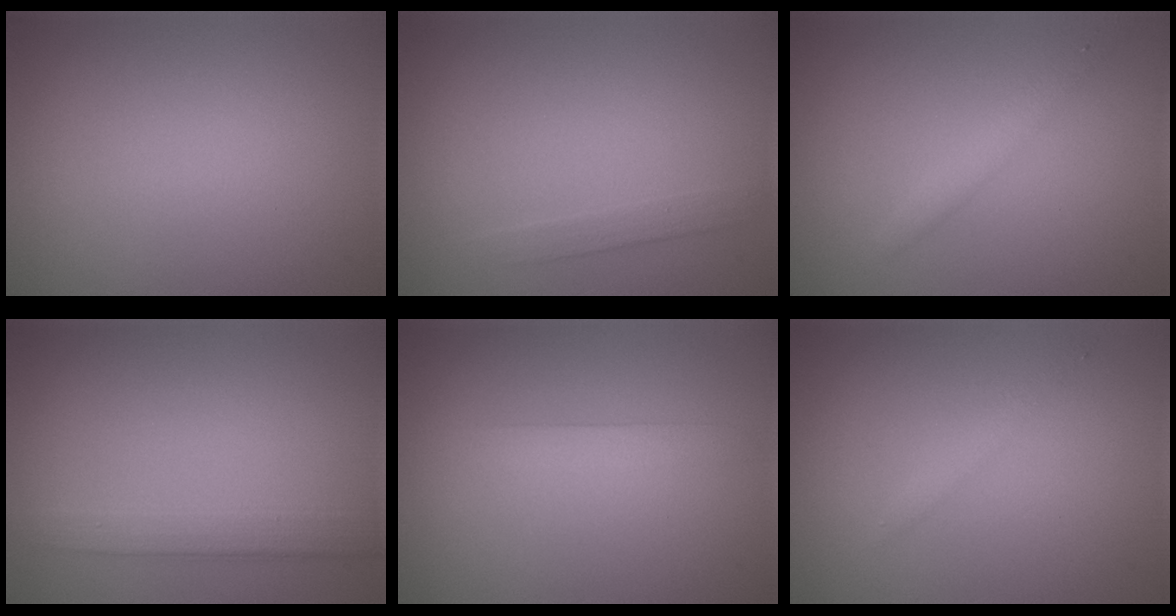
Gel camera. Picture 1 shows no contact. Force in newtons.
{"total": 1.1, "press": 1.1, "slide": 0.1}
{"total": 1.7, "press": 1.7, "slide": 0.0}
{"total": 2.7, "press": 2.7, "slide": 0.1}
{"total": 1.5, "press": 1.5, "slide": 0.1}
{"total": 1.0, "press": 1.0, "slide": 0.0}